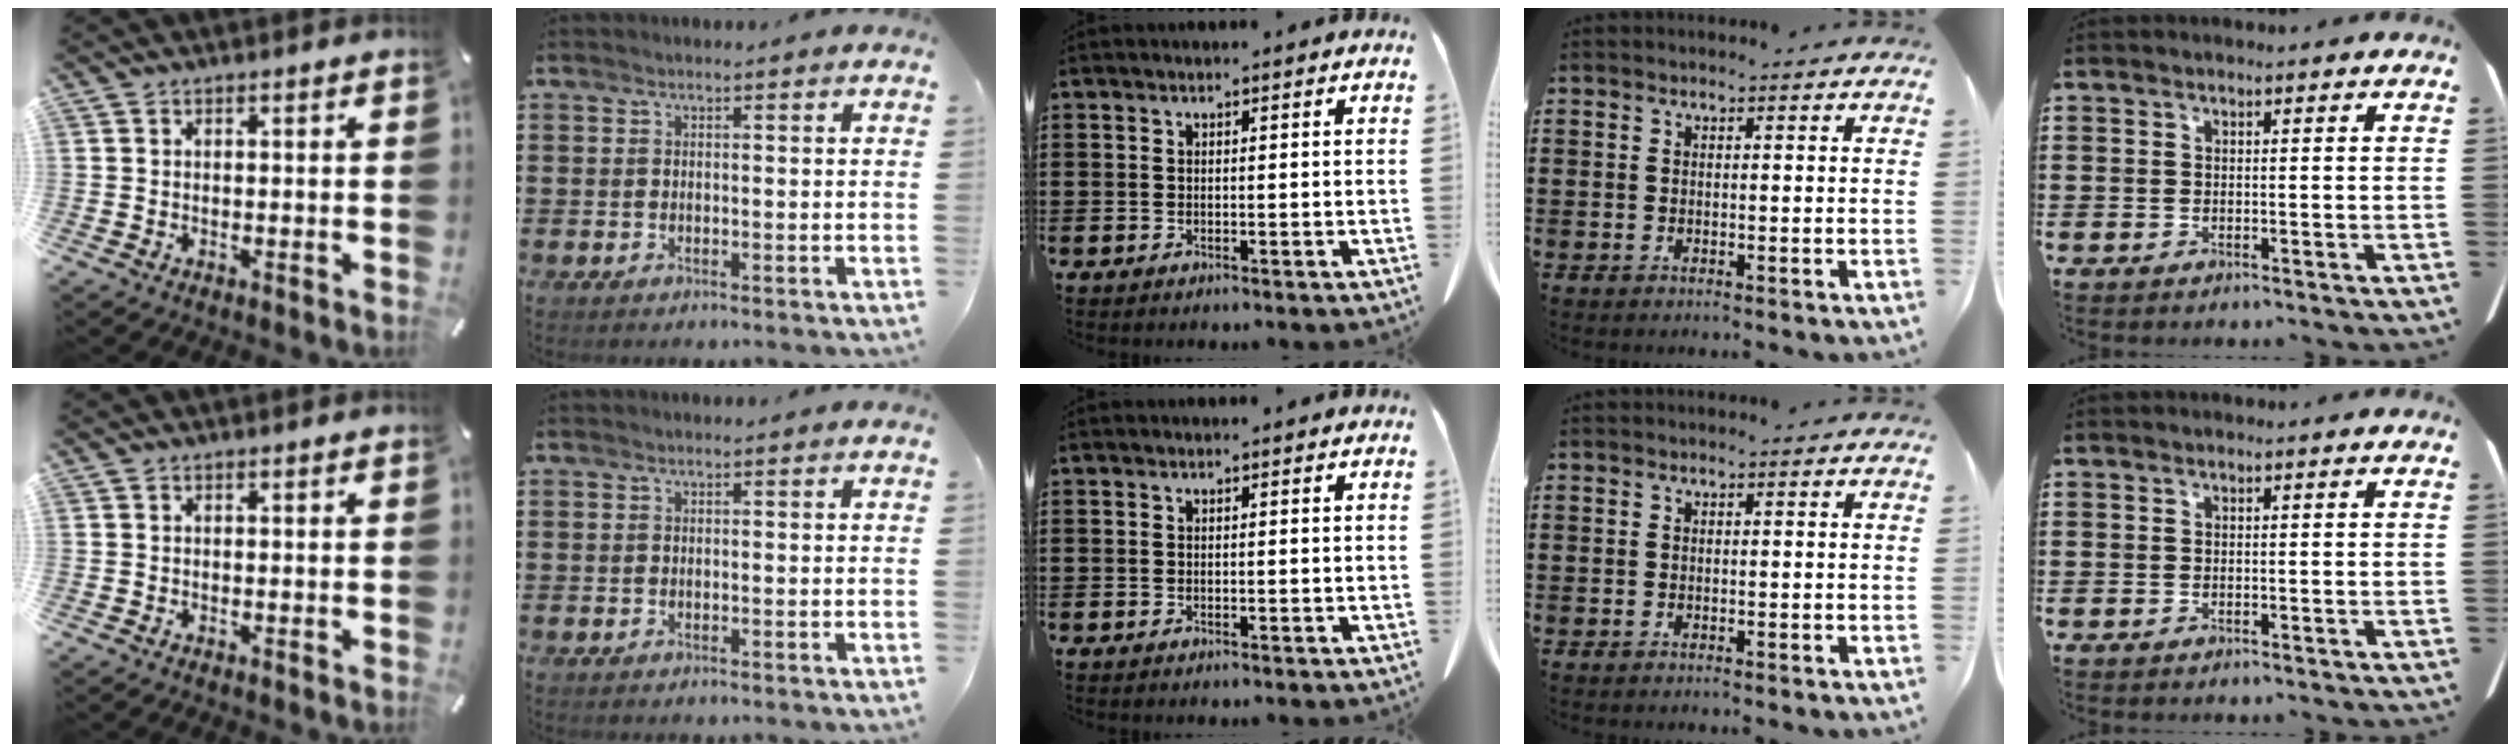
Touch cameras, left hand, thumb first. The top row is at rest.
{}